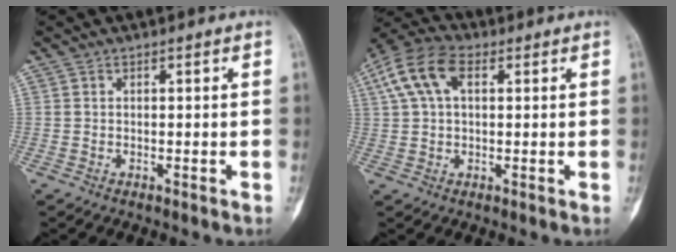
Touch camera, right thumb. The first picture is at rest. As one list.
[{"total": 9.9, "force": [3.1, 5.7, 7.5], "torque": [-0.158, 0.028, 0.052]}]